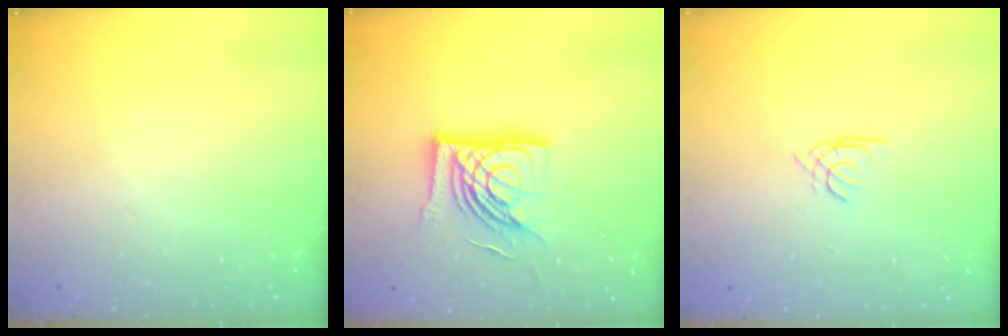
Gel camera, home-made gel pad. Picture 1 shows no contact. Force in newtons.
{"total": 15.6, "press": 15.5, "slide": 1.2}
{"total": 1.2, "press": 1.1, "slide": 0.3}